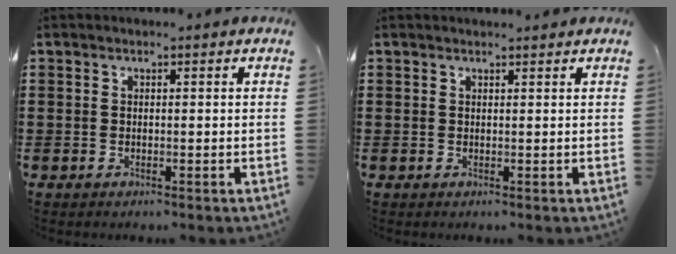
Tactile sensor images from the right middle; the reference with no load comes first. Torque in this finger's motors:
{"motor_torque": [-0.33, 0.34, -0.05, -0.02]}